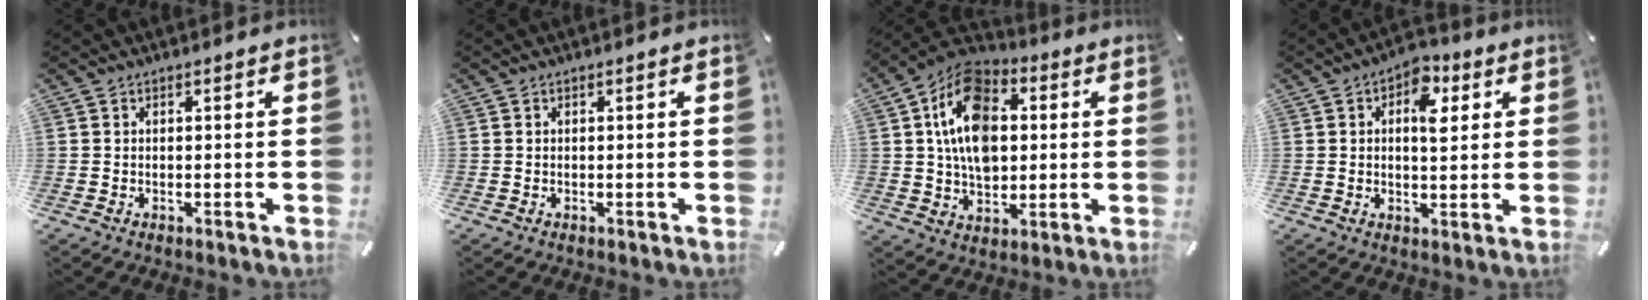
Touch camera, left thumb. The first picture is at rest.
{"total": 0.0}
{"total": 16.2, "force": [2.6, 11.8, 10.8], "torque": [-0.195, 0.007, 0.044]}
{"total": 8.1, "force": [2.3, 4.9, 6.1], "torque": [-0.060, -0.011, 0.029]}